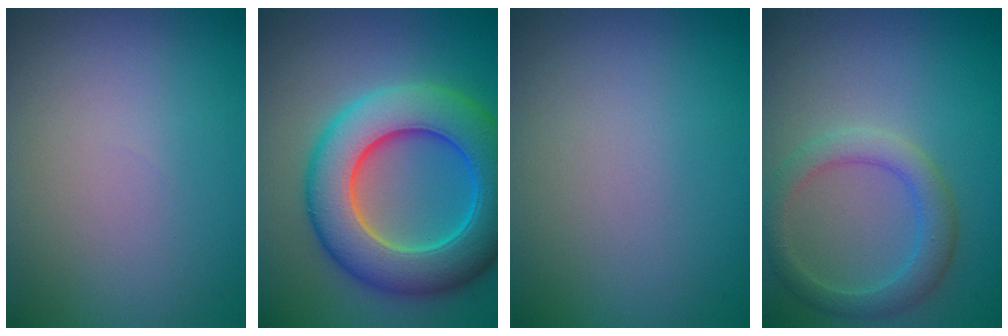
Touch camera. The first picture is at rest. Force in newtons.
{"total": 10.4, "press": 10.3, "slide": 0.4}
{"total": 0.0}
{"total": 3.2, "press": 3.2, "slide": 0.2}